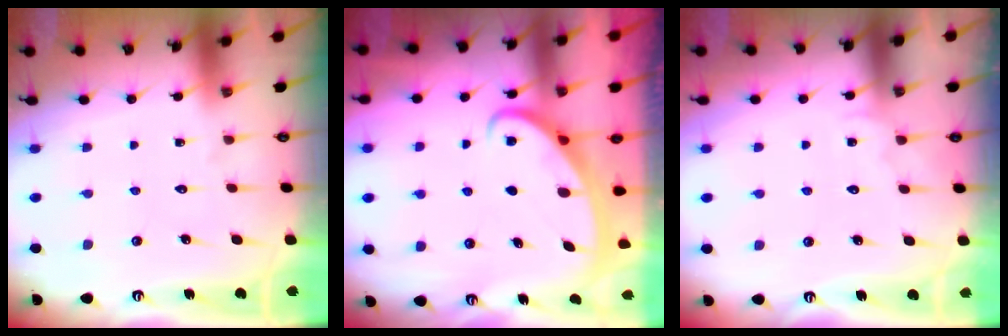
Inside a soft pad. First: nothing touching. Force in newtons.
{"total": 2.7, "press": 2.6, "slide": 0.3}
{"total": 2.4, "press": 2.4, "slide": 0.2}